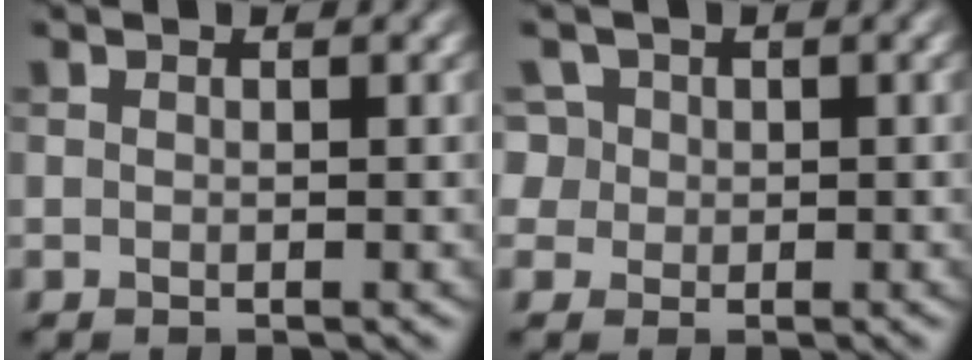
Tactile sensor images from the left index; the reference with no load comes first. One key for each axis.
{"total": 4.1, "fx": 1.5, "fy": 3.5, "fz": 1.5, "tx": -0.046, "ty": 0.019, "tz": 0.018}